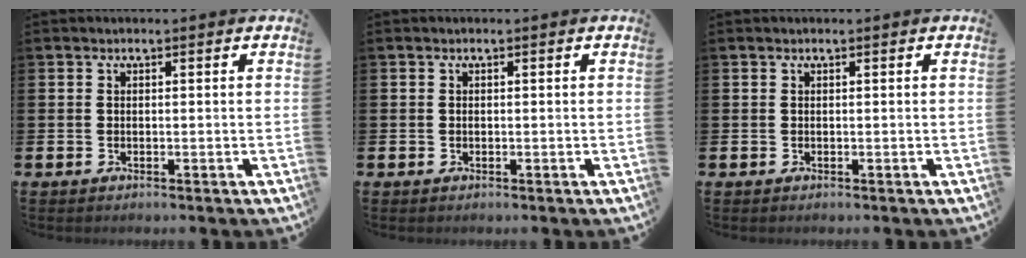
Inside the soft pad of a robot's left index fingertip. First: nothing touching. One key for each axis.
{"total": 0.0}
{"total": 0.0}